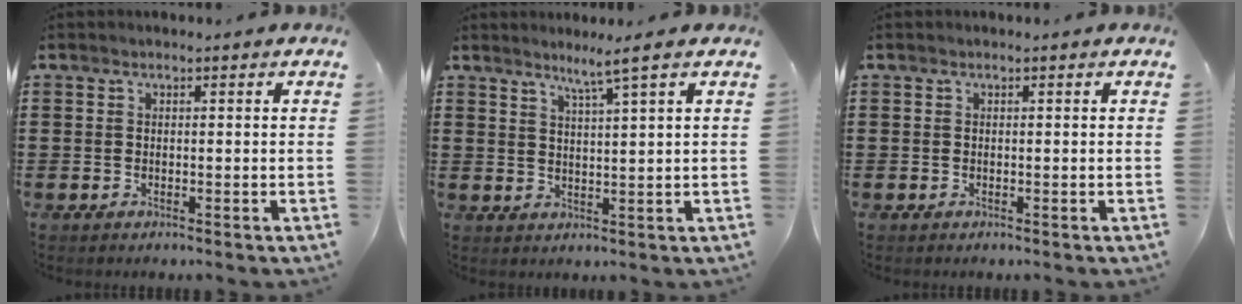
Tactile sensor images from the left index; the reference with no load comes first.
{"total": 3.5, "force": [2.5, -0.9, 2.2], "torque": [-0.048, -0.009, 0.039]}
{"total": 0.0}